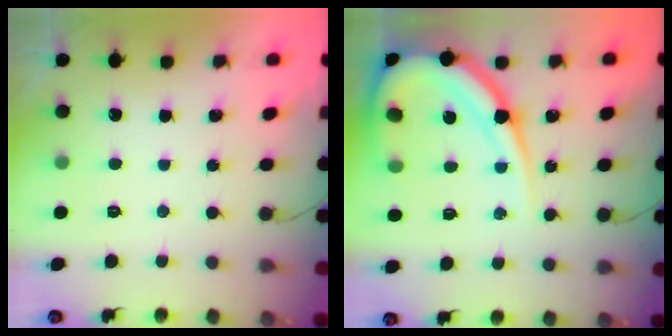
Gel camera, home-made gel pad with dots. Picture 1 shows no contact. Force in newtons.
{"total": 17.3, "press": 17.2, "slide": 1.8}